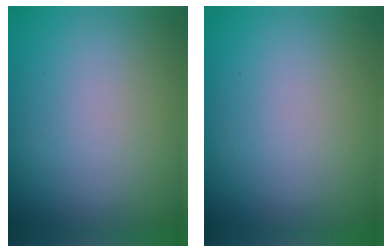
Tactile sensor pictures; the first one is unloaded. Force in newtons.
{"total": 0.0}